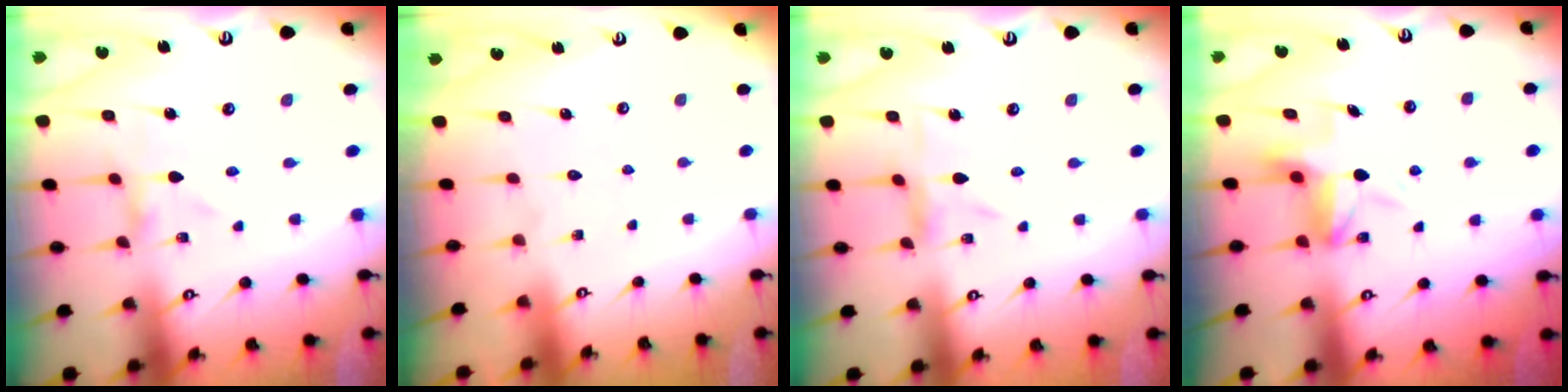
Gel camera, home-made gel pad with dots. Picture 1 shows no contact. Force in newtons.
{"total": 1.8, "press": 1.7, "slide": 0.1}
{"total": 1.9, "press": 1.9, "slide": 0.4}
{"total": 5.9, "press": 5.9, "slide": 0.4}